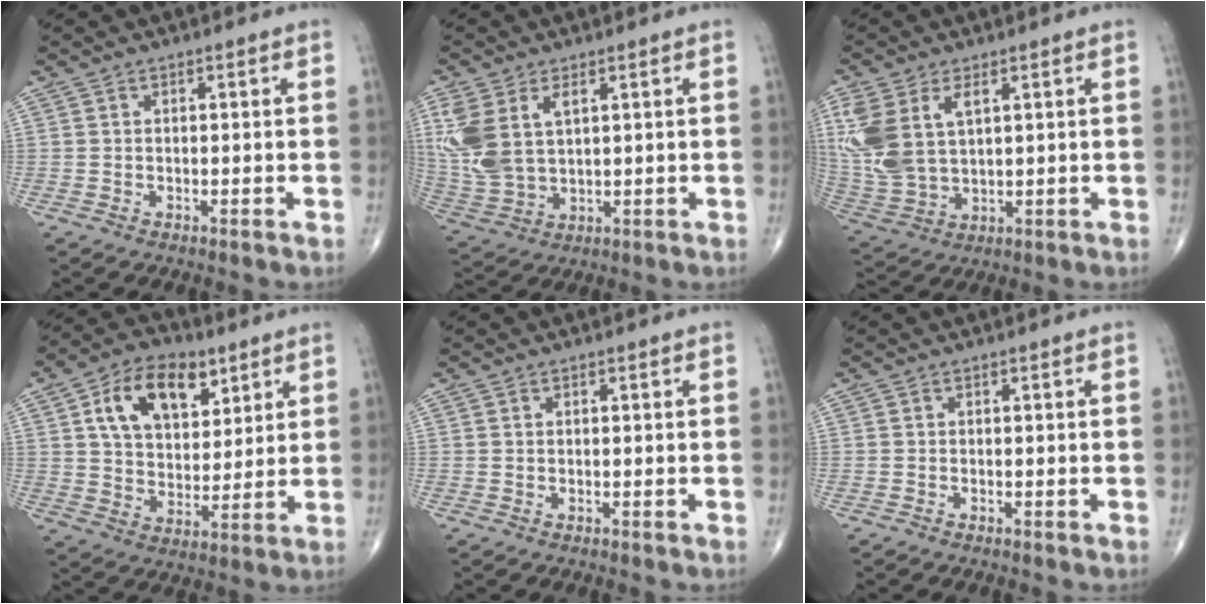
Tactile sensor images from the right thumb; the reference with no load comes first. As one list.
[{"total": 12.3, "force": [4.0, 7.1, 9.3], "torque": [-0.214, -0.004, 0.094]}, {"total": 13.7, "force": [4.5, 7.8, 10.4], "torque": [-0.241, -0.007, 0.104]}, {"total": 15.5, "force": [6.7, 9.6, 10.1], "torque": [-0.134, -0.018, 0.119]}, {"total": 0.0}, {"total": 0.0}]